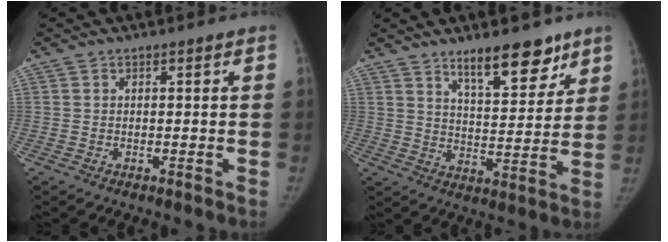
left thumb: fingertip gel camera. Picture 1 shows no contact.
{"total": 11.9, "force": [8.4, 4.3, 7.4], "torque": [-0.073, -0.055, 0.133]}